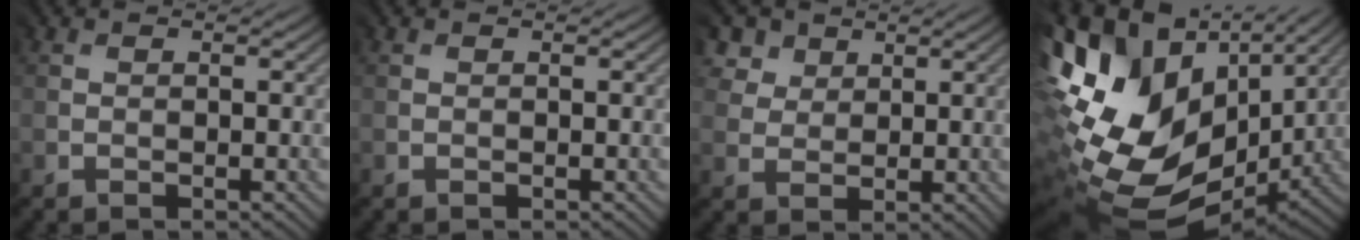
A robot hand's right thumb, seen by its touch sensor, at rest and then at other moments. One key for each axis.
{"total": 0.0}
{"total": 4.9, "fx": 3.6, "fy": 3.4, "fz": 0.4, "tx": -0.040, "ty": -0.001, "tz": 0.072}
{"total": 19.3, "fx": 1.9, "fy": 13.4, "fz": 13.8, "tx": -0.310, "ty": -0.039, "tz": 0.082}